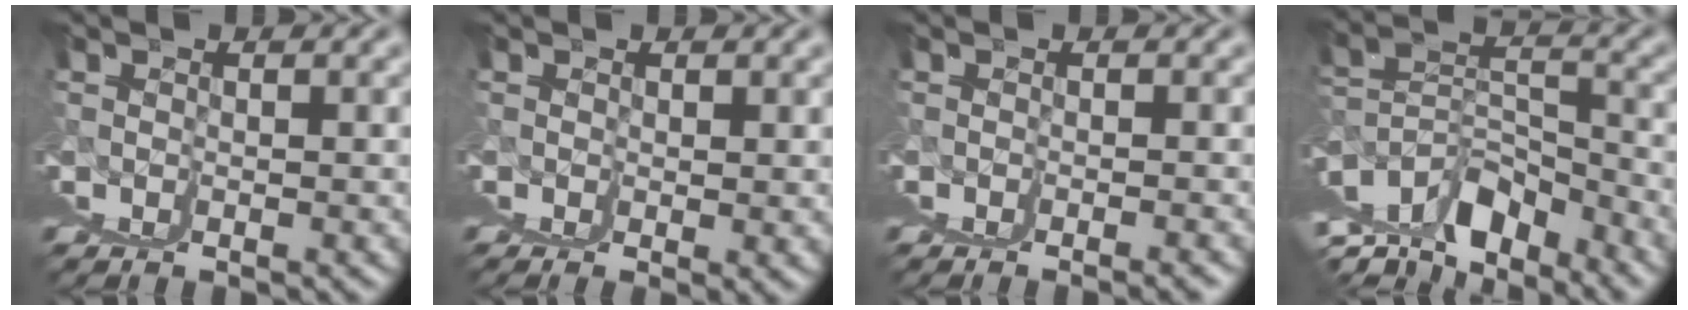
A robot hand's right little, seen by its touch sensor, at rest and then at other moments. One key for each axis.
{"total": 1.6, "fx": 1.2, "fy": -0.1, "fz": 1.0, "tx": -0.001, "ty": 0.013, "tz": 0.016}
{"total": 1.3, "fx": -0.3, "fy": -1.2, "fz": -0.3, "tx": 0.007, "ty": 0.011, "tz": -0.007}
{"total": 4.8, "fx": 0.4, "fy": -0.6, "fz": 4.8, "tx": -0.046, "ty": 0.027, "tz": 0.017}